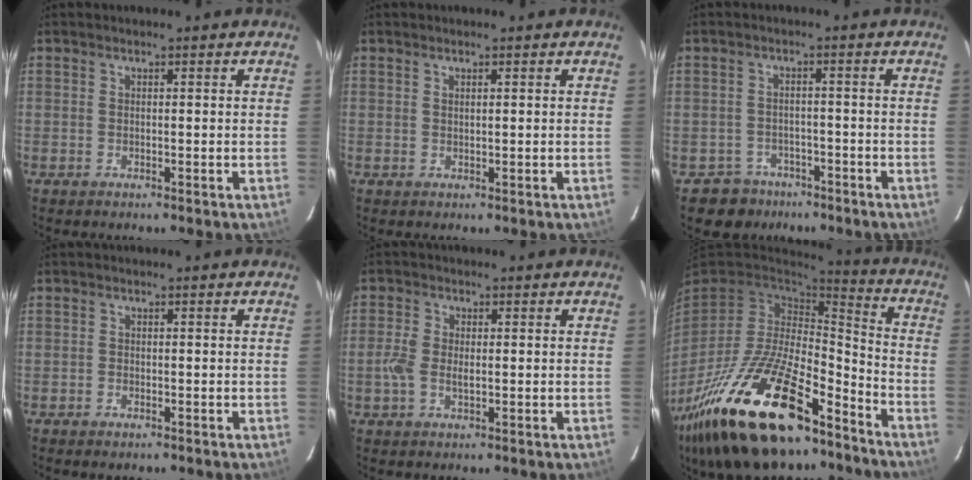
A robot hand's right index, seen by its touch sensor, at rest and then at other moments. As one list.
[{"total": 0.7, "force": [0.4, 0.2, 0.5], "torque": [-0.010, 0.002, 0.008]}, {"total": 5.3, "force": [-3.5, 4.0, -0.3], "torque": [-0.009, 0.027, -0.054]}, {"total": 1.1, "force": [-0.8, 0.7, 0.4], "torque": [-0.008, -0.001, -0.013]}, {"total": 3.9, "force": [-0.6, 2.1, 3.3], "torque": [-0.076, 0.001, -0.014]}, {"total": 29.8, "force": [-19.3, 11.6, 19.6], "torque": [-0.387, -0.027, -0.315]}]